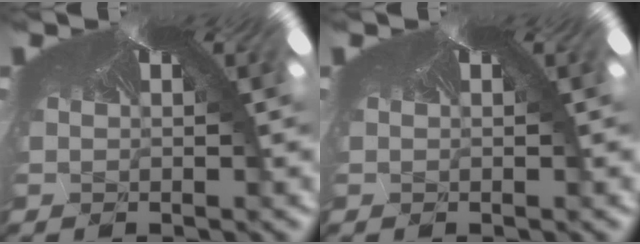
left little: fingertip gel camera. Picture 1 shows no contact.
{"total": 0.0}